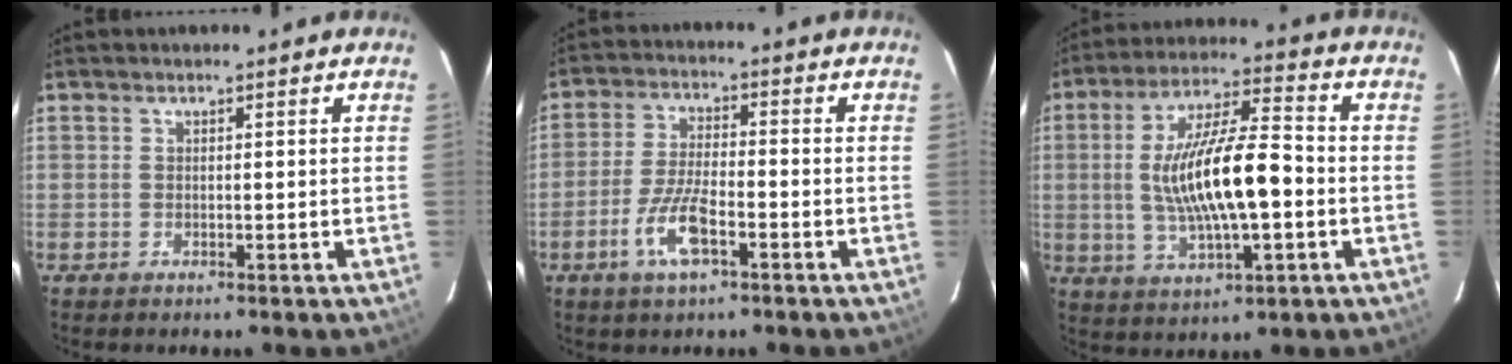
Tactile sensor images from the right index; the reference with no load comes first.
{"total": 8.0, "force": [-3.9, 2.1, 6.6], "torque": [-0.142, -0.003, -0.075]}
{"total": 15.8, "force": [-1.5, 4.4, 15.1], "torque": [-0.282, 0.006, -0.021]}